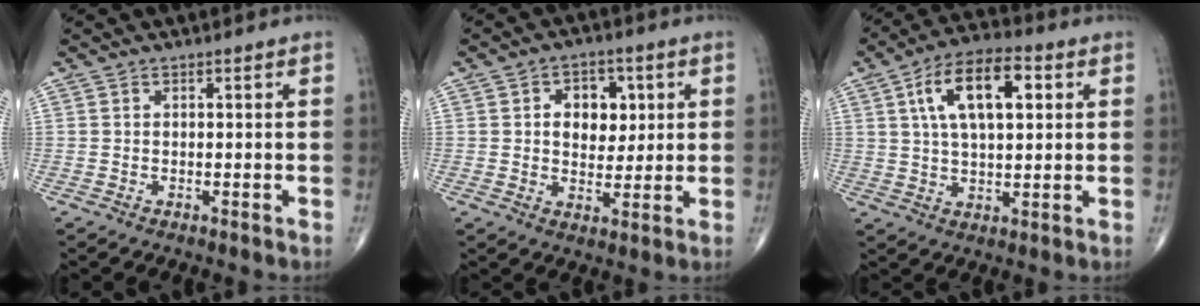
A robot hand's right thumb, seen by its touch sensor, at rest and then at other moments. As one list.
[{"total": 8.1, "force": [1.8, 5.8, 5.4], "torque": [-0.037, -0.004, 0.027]}, {"total": 13.9, "force": [4.2, 6.5, 11.5], "torque": [-0.189, 0.009, 0.068]}]